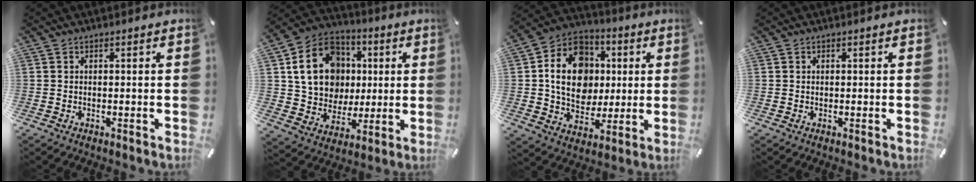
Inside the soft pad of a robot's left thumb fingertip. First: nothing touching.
{"total": 18.4, "force": [3.4, 15.5, 9.3], "torque": [-0.160, 0.006, 0.073]}
{"total": 16.3, "force": [1.3, 13.7, 8.8], "torque": [-0.157, 0.011, 0.028]}
{"total": 0.0}